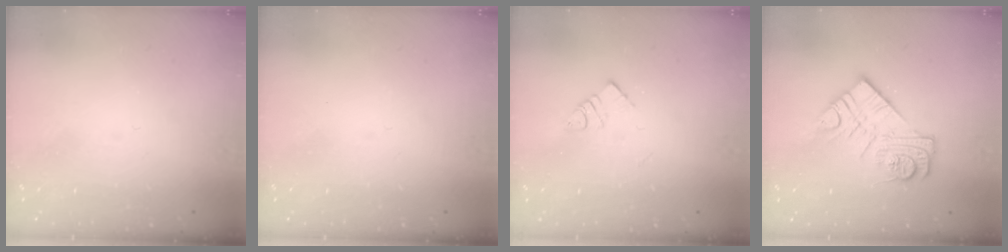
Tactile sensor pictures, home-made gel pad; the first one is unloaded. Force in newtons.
{"total": 0.0}
{"total": 5.6, "press": 5.6, "slide": 0.2}
{"total": 12.3, "press": 12.2, "slide": 0.8}